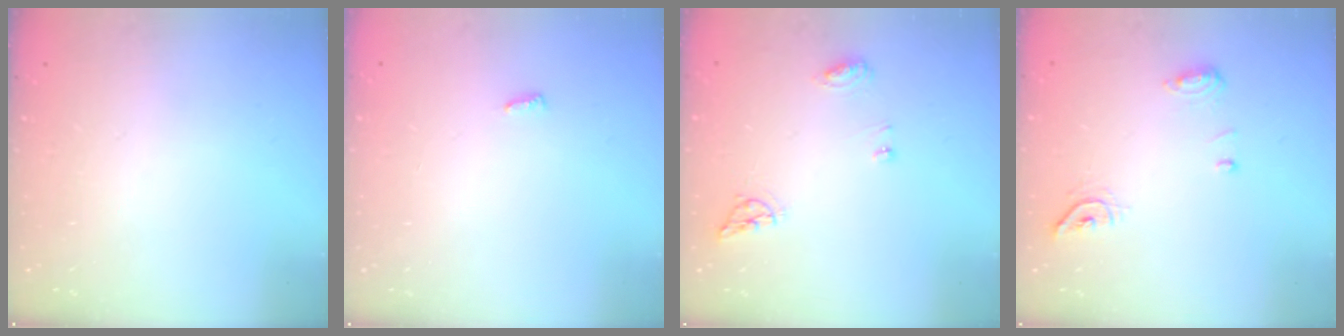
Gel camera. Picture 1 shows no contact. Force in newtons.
{"total": 2.8, "press": 2.8, "slide": 0.4}
{"total": 6.6, "press": 6.5, "slide": 0.6}
{"total": 7.9, "press": 7.8, "slide": 1.3}